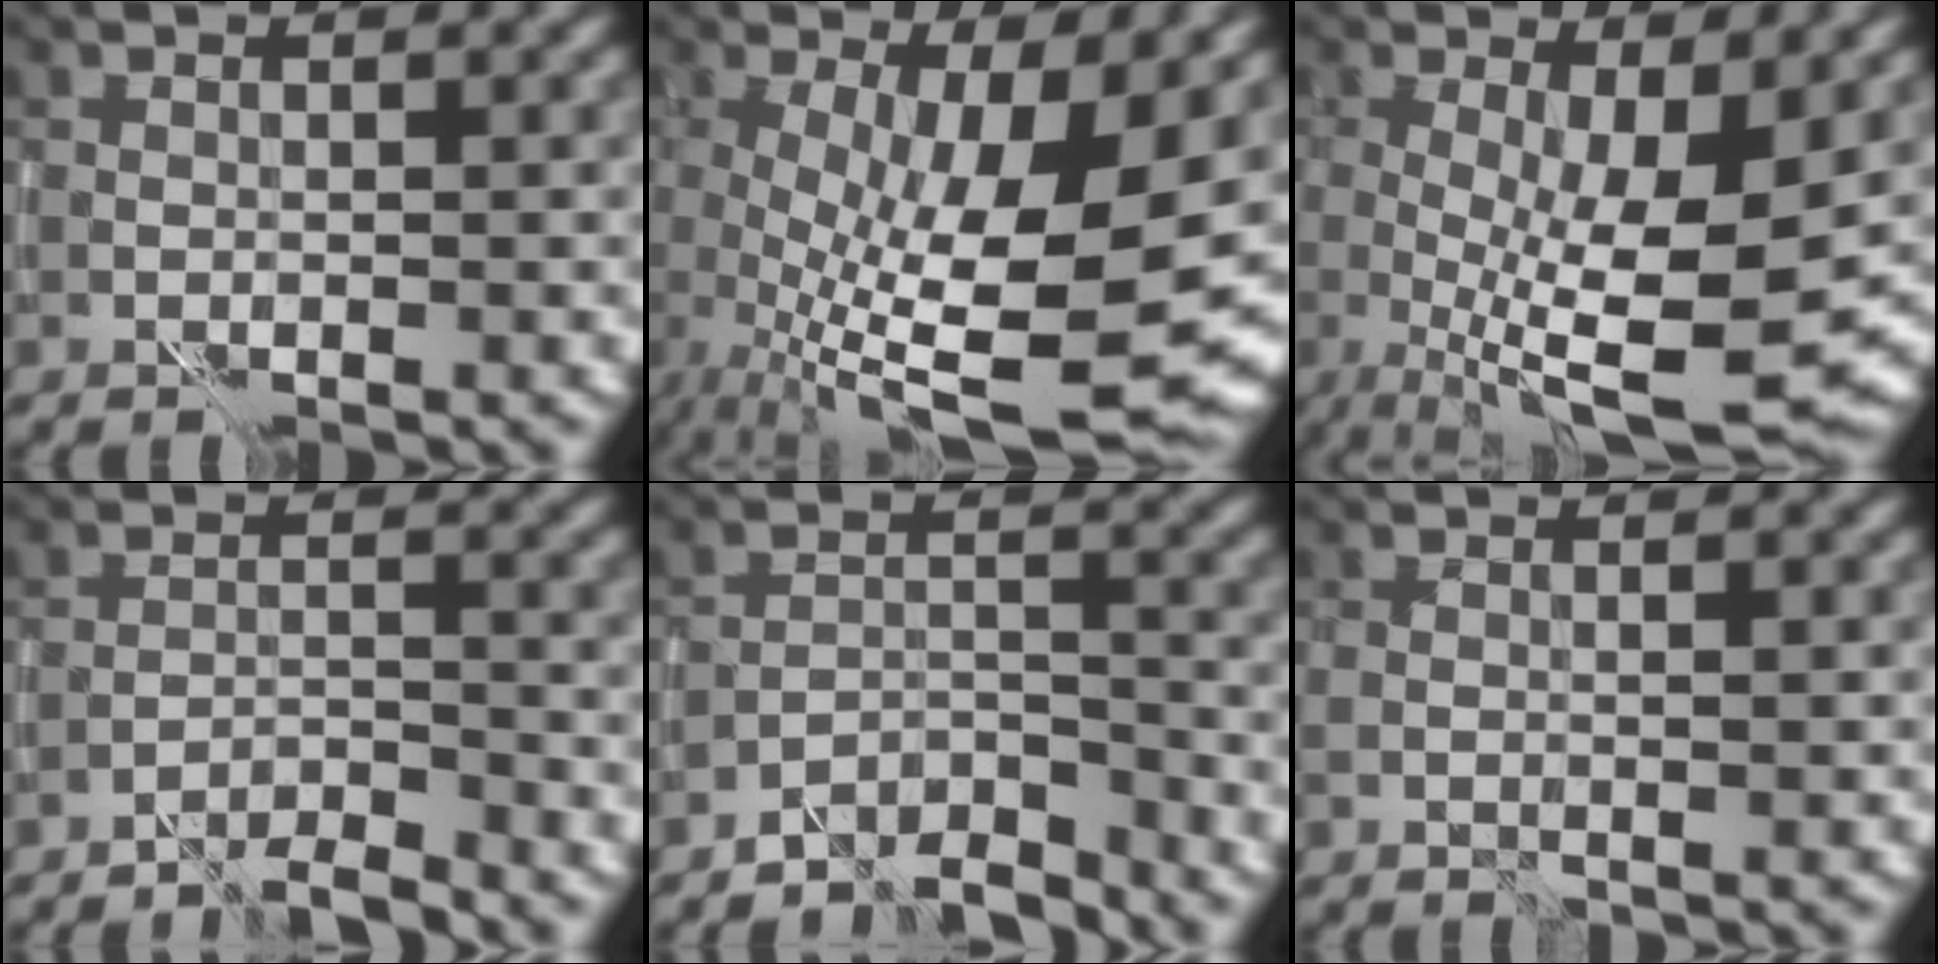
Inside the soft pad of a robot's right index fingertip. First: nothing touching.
{"total": 14.1, "force": [-1.6, 4.7, 13.2], "torque": [-0.205, -0.015, -0.014]}
{"total": 10.6, "force": [-1.2, 3.2, 10.0], "torque": [-0.168, -0.021, -0.012]}
{"total": 3.1, "force": [-2.9, 0.1, 0.9], "torque": [-0.012, 0.007, -0.058]}
{"total": 4.8, "force": [-4.5, 0.9, 1.1], "torque": [-0.013, 0.004, -0.084]}
{"total": 1.3, "force": [0.0, 0.2, 1.3], "torque": [-0.020, -0.001, -0.001]}